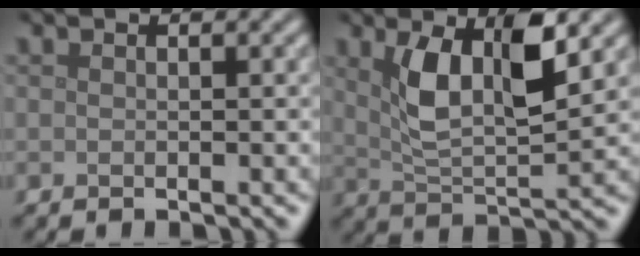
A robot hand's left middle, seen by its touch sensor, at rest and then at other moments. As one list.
[{"total": 6.3, "force": [2.2, 2.3, 5.4], "torque": [-0.109, 0.001, 0.043]}]